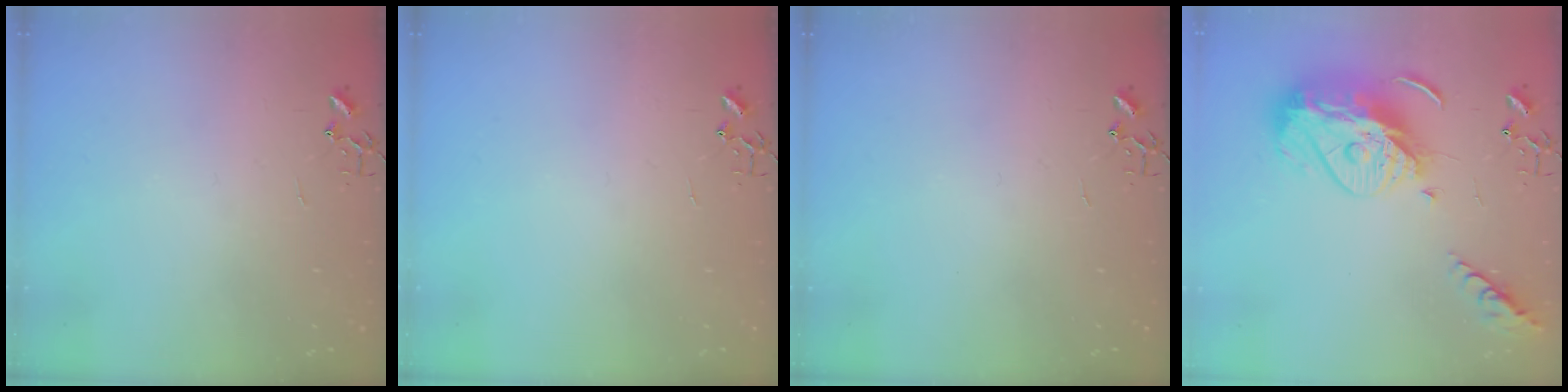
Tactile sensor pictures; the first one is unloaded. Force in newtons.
{"total": 0.0}
{"total": 0.0}
{"total": 17.5, "press": 17.4, "slide": 1.6}